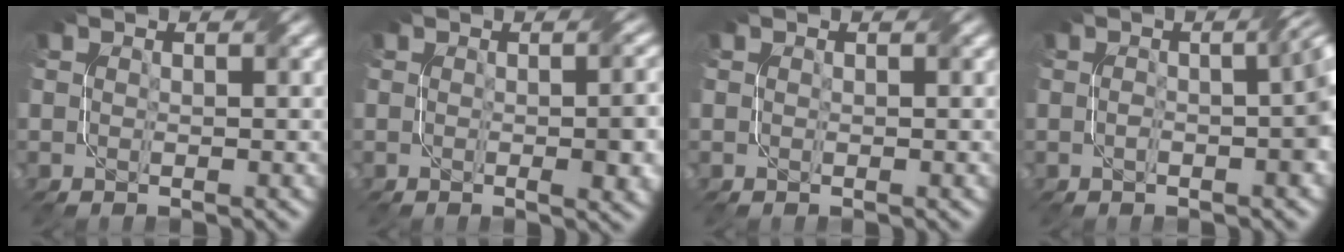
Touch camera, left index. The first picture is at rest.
{"total": 4.4, "force": [-0.4, 1.3, 4.2], "torque": [-0.039, 0.004, -0.001]}
{"total": 0.0}
{"total": 3.7, "force": [-0.6, 1.0, 3.5], "torque": [-0.048, 0.010, -0.012]}